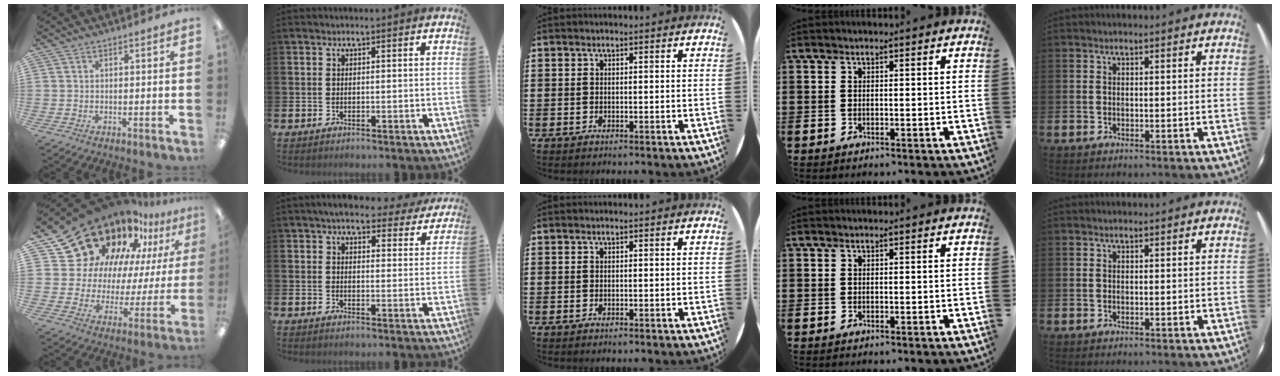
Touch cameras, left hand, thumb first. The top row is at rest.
{"thumb": {"total": 22.7, "force": [16.9, 13.0, 7.7], "torque": [-0.148, -0.117, 0.325]}, "index": {"total": 5.9, "force": [5.3, 1.8, 2.0], "torque": [-0.036, -0.024, 0.092]}}